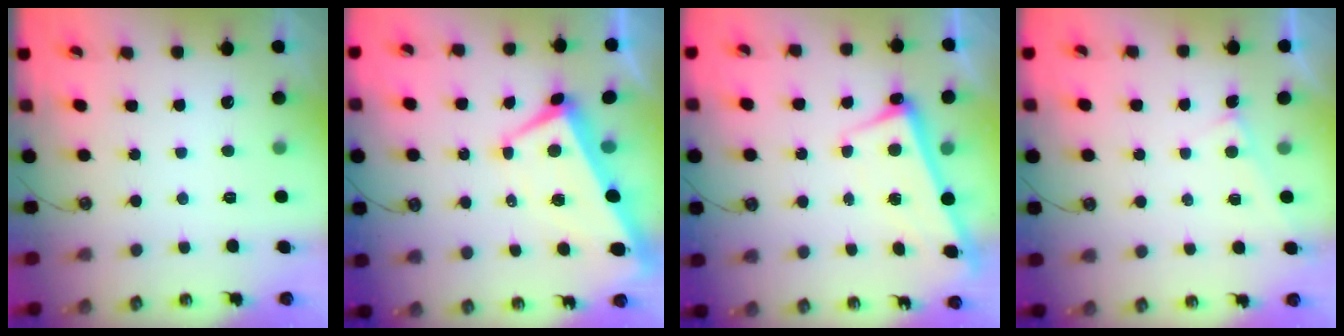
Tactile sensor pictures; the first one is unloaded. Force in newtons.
{"total": 2.2, "press": 1.9, "slide": 1.1}
{"total": 2.5, "press": 2.5, "slide": 0.5}
{"total": 2.9, "press": 2.9, "slide": 0.1}